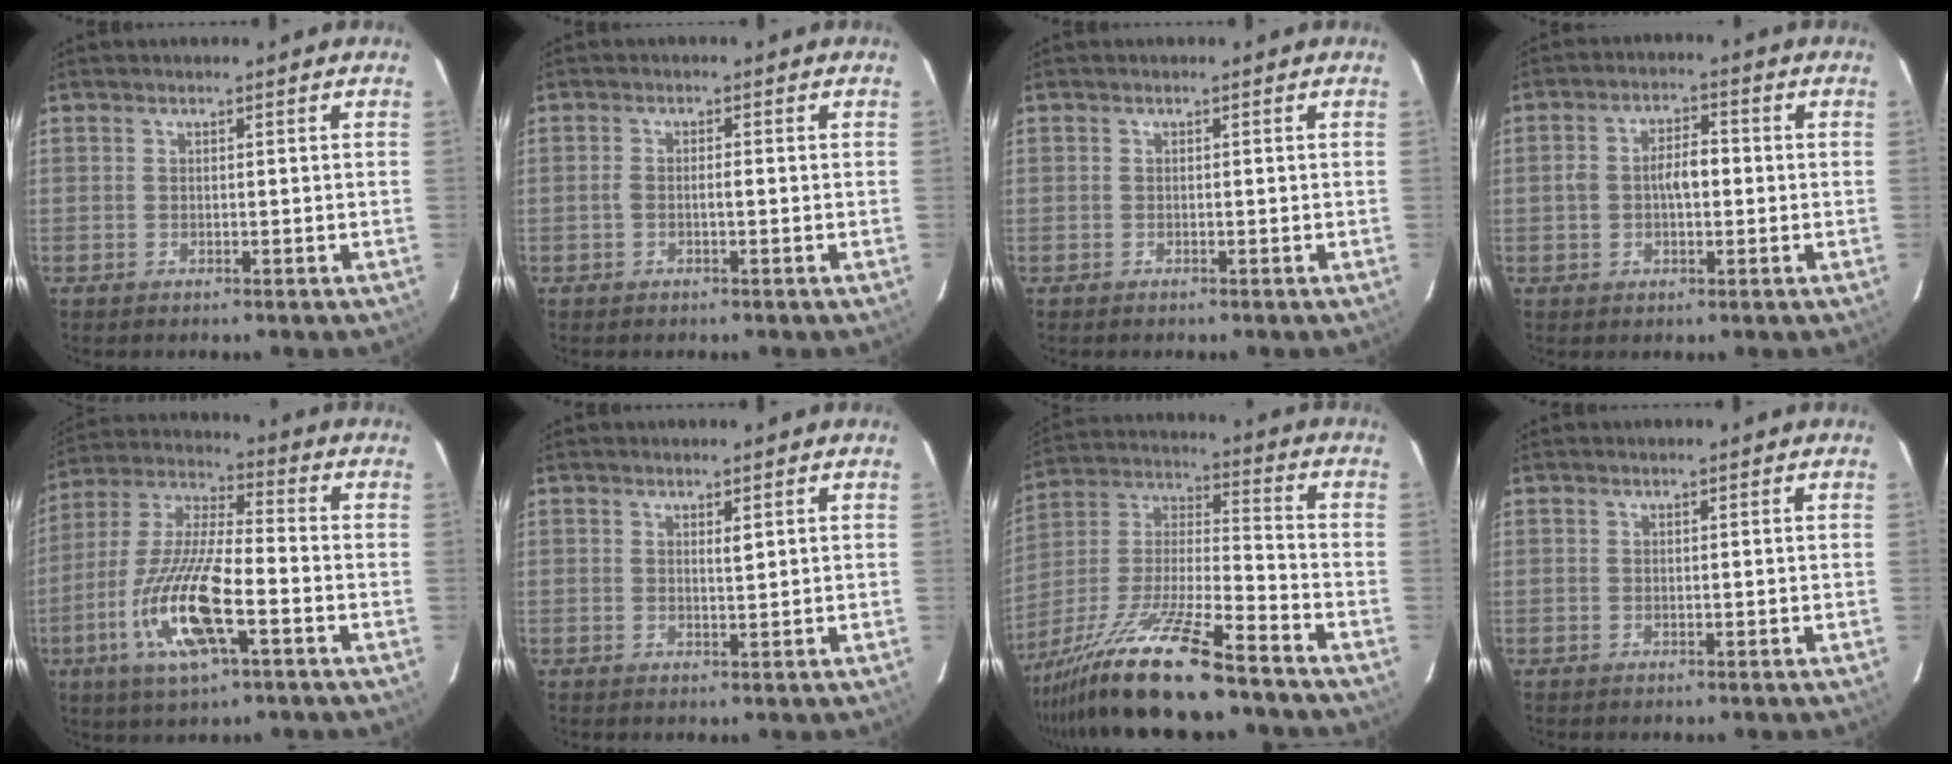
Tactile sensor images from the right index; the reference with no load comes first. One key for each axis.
{"total": 1.6, "fx": -0.4, "fy": 0.5, "fz": 1.5, "tx": -0.032, "ty": 0.007, "tz": -0.006}
{"total": 0.6, "fx": -0.3, "fy": 0.6, "fz": -0.1, "tx": 0.004, "ty": 0.007, "tz": -0.009}
{"total": 5.6, "fx": -0.2, "fy": 2.8, "fz": 4.8, "tx": -0.099, "ty": 0.019, "tz": -0.003}
{"total": 15.8, "fx": -5.8, "fy": 3.0, "fz": 14.4, "tx": -0.302, "ty": -0.012, "tz": -0.105}
{"total": 1.0, "fx": 0.6, "fy": 0.2, "fz": 0.9, "tx": -0.019, "ty": -0.004, "tz": 0.009}
{"total": 19.3, "fx": -14.7, "fy": 1.7, "fz": 12.4, "tx": -0.267, "ty": -0.032, "tz": -0.271}
{"total": 0.0}